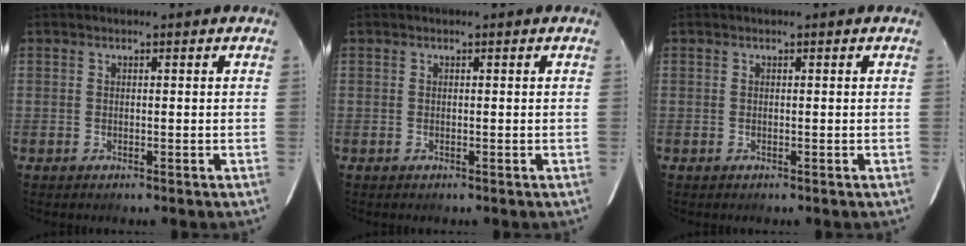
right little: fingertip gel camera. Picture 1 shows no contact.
{"total": 0.0}
{"total": 0.0}